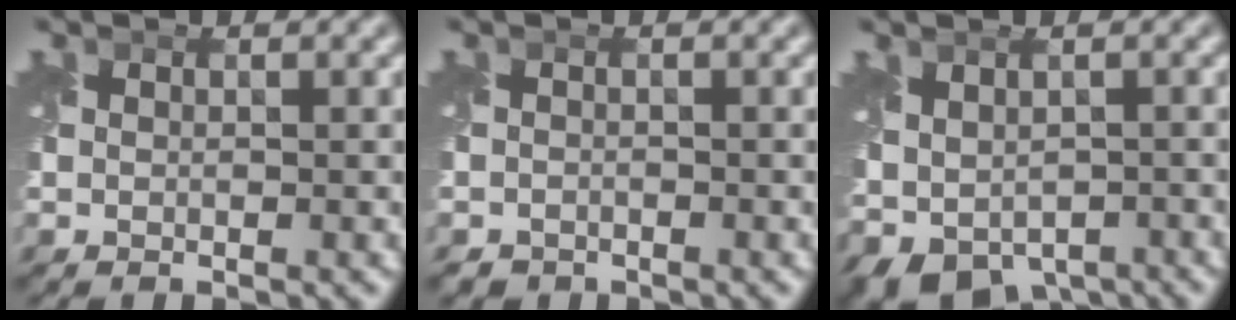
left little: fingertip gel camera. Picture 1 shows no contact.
{"total": 1.3, "force": [-1.1, 0.6, -0.1], "torque": [0.004, -0.009, -0.021]}
{"total": 6.1, "force": [-2.8, 3.9, 3.8], "torque": [-0.071, -0.028, -0.033]}